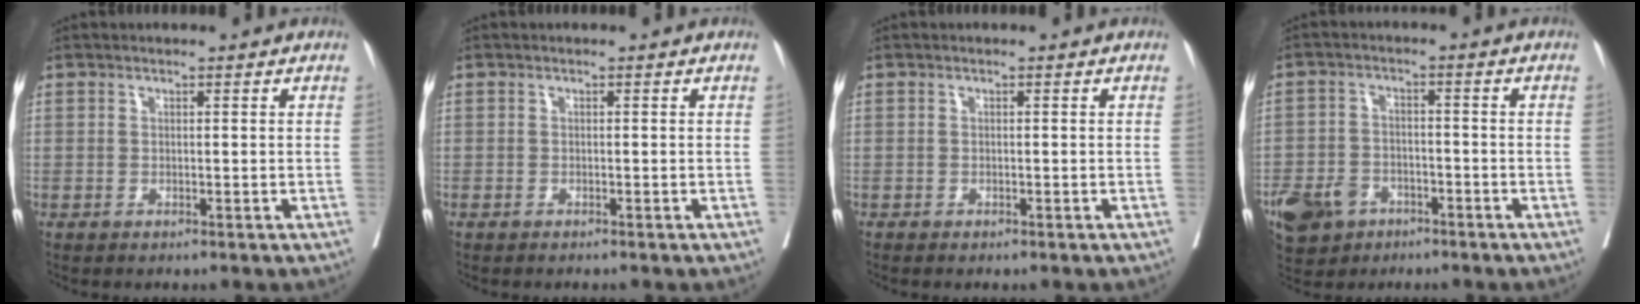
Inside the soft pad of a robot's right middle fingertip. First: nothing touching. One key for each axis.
{"total": 1.1, "fx": -1.0, "fy": 0.1, "fz": 0.4, "tx": -0.008, "ty": -0.001, "tz": -0.015}
{"total": 0.5, "fx": -0.5, "fy": 0.2, "fz": 0.2, "tx": -0.007, "ty": -0.001, "tz": -0.009}
{"total": 9.0, "fx": -5.3, "fy": 6.3, "fz": 3.5, "tx": -0.076, "ty": 0.003, "tz": -0.087}